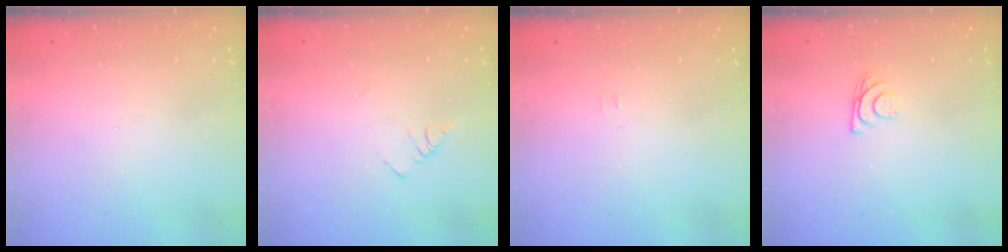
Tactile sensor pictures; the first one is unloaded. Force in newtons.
{"total": 3.9, "press": 3.9, "slide": 0.4}
{"total": 3.3, "press": 3.3, "slide": 0.4}
{"total": 7.2, "press": 7.2, "slide": 0.6}